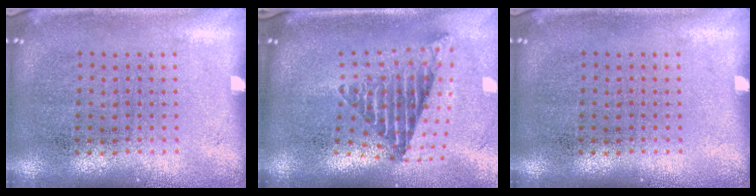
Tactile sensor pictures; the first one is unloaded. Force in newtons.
{"total": 2.5, "press": 1.6, "slide": 1.9}
{"total": 0.0}